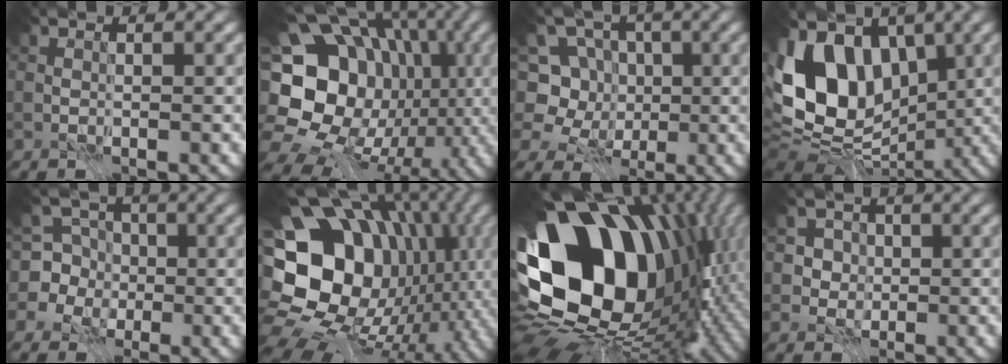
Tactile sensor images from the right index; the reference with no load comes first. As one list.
[{"total": 19.3, "force": [-1.4, 16.2, 10.3], "torque": [-0.173, 0.013, -0.046]}, {"total": 8.5, "force": [-2.5, 7.5, 3.1], "torque": [-0.051, 0.023, -0.083]}, {"total": 12.8, "force": [-0.3, 9.4, 8.7], "torque": [-0.156, 0.011, -0.022]}, {"total": 6.7, "force": [-0.7, 6.4, 1.8], "torque": [-0.041, 0.033, -0.056]}, {"total": 17.7, "force": [0.5, 14.3, 10.4], "torque": [-0.175, 0.007, 0.028]}, {"total": 20.2, "force": [1.4, 14.1, 14.3], "torque": [-0.277, -0.056, 0.059]}, {"total": 3.0, "force": [0.3, 2.8, 1.0], "torque": [-0.014, -0.009, 0.003]}]